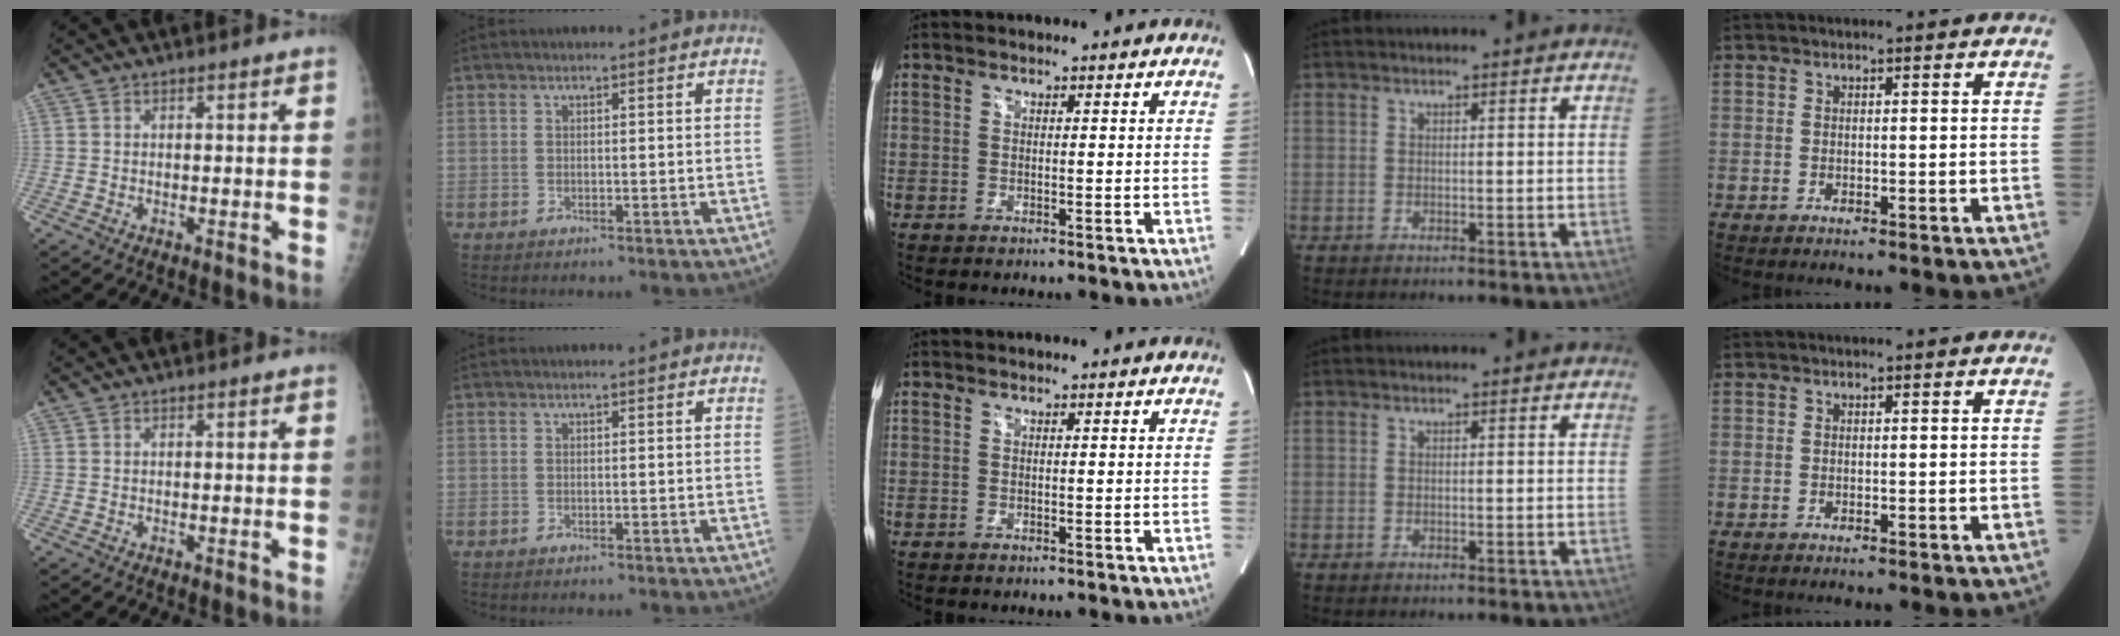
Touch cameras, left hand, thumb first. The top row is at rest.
{}